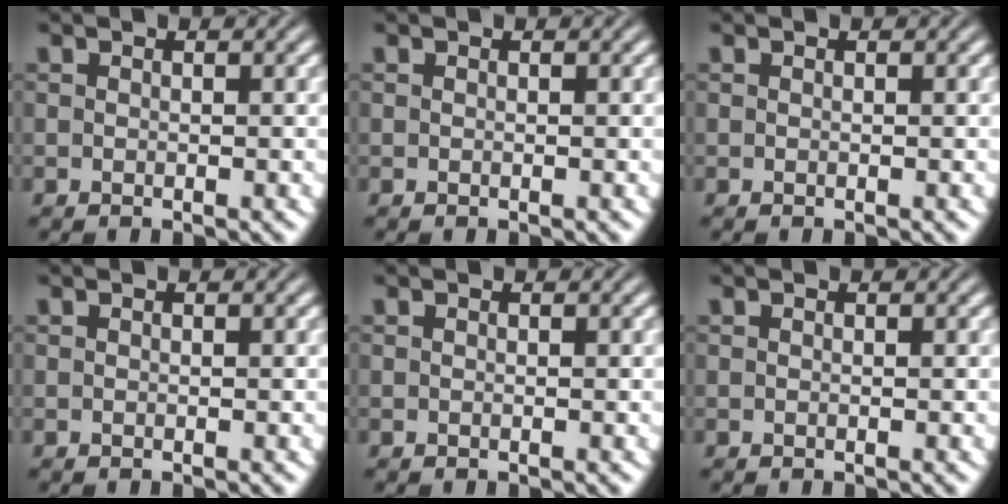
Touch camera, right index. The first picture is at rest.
{"total": 0.0}
{"total": 0.0}
{"total": 0.0}
{"total": 0.0}
{"total": 0.0}